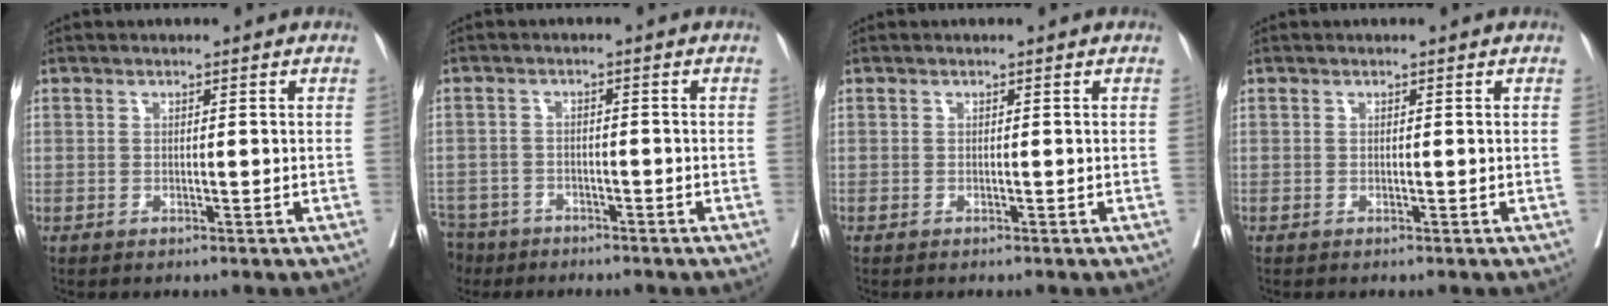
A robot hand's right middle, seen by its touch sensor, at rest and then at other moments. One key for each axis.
{"total": 8.2, "fx": -6.4, "fy": 4.9, "fz": 1.7, "tx": -0.053, "ty": -0.009, "tz": -0.109}
{"total": 0.0}
{"total": 0.0}